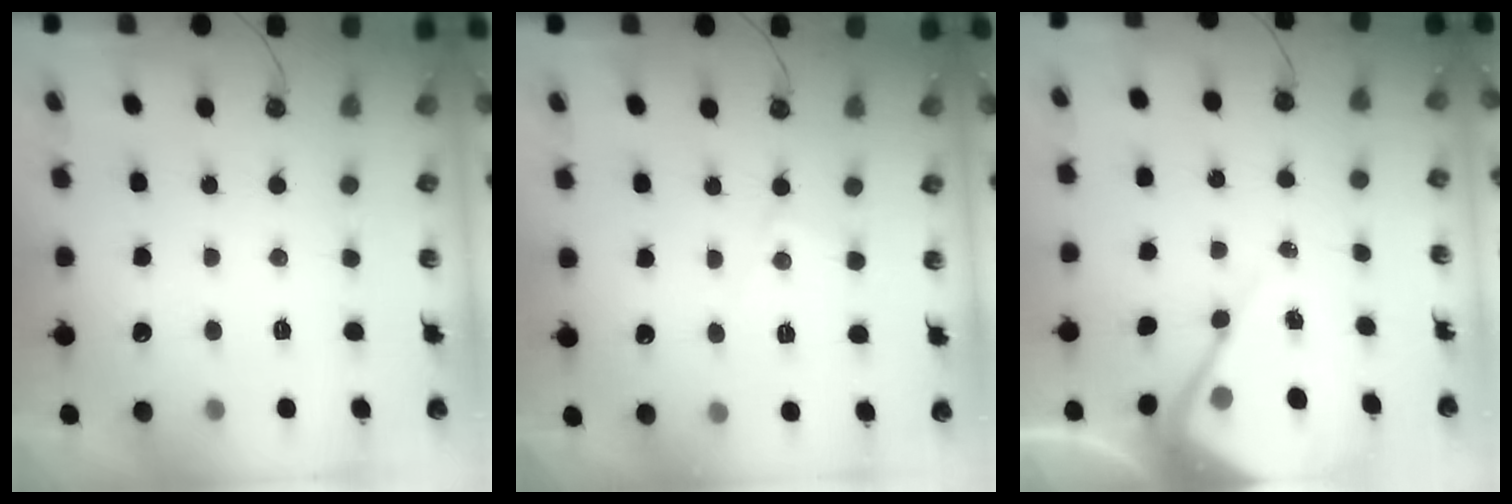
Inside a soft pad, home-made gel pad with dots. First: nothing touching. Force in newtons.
{"total": 5.4, "press": 5.4, "slide": 0.8}
{"total": 7.5, "press": 7.5, "slide": 0.5}